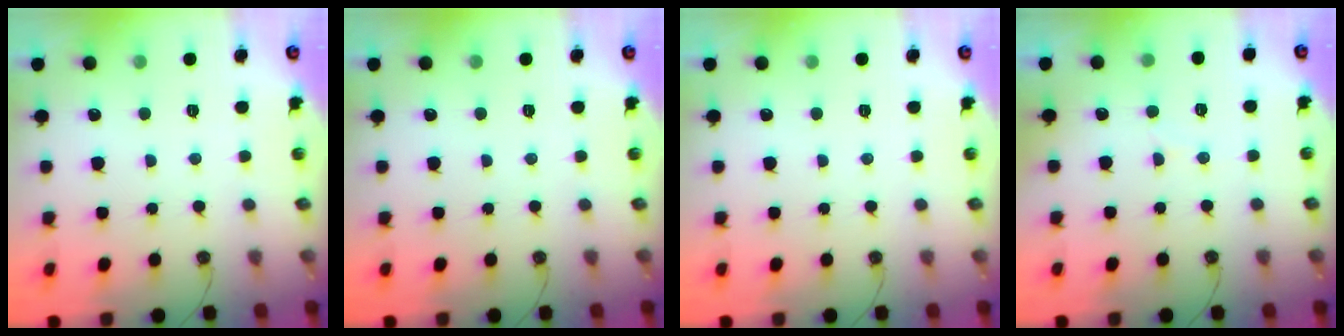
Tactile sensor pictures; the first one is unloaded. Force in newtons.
{"total": 0.0}
{"total": 0.0}
{"total": 4.0, "press": 3.9, "slide": 1.0}